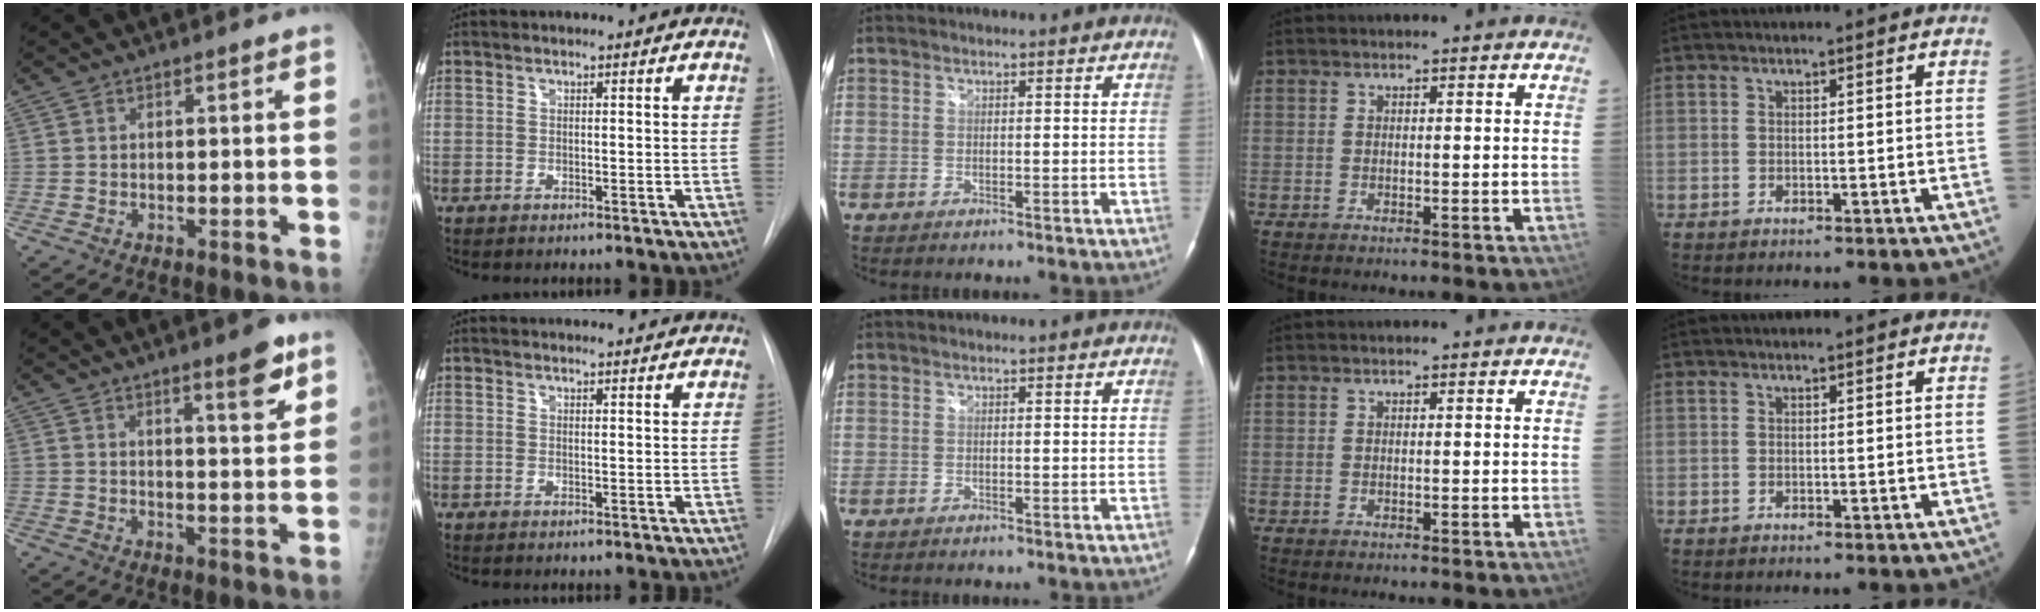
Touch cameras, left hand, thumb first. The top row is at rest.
{"thumb": {"total": 7.1, "force": [4.5, 1.2, 5.3], "torque": [-0.068, -0.029, 0.063]}, "index": {"total": 7.0, "force": [6.7, 1.2, 1.7], "torque": [-0.017, 0.019, 0.071]}}